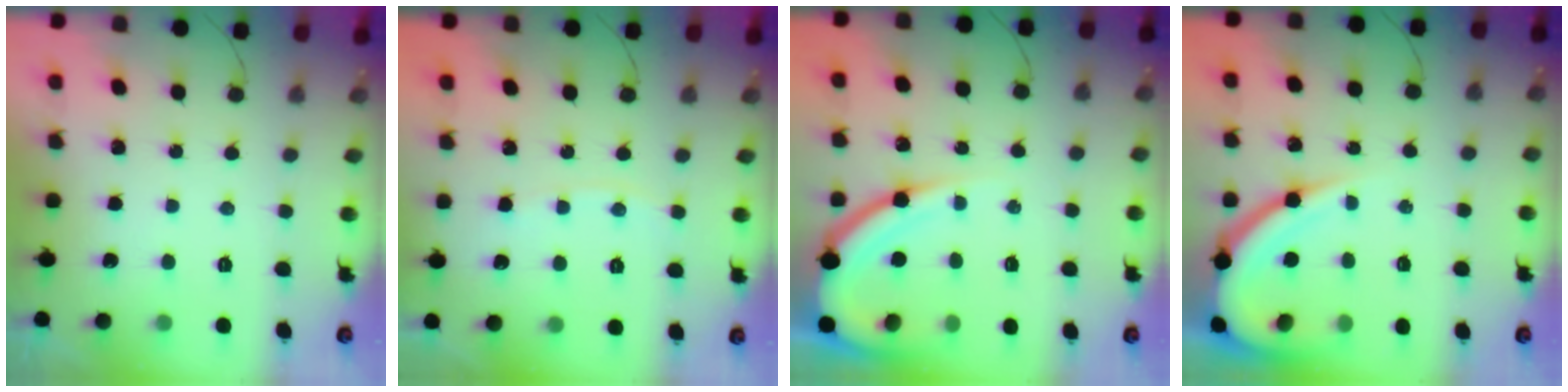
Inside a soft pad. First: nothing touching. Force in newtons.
{"total": 5.0, "press": 5.0, "slide": 0.7}
{"total": 13.0, "press": 13.0, "slide": 1.0}
{"total": 12.9, "press": 12.9, "slide": 1.4}